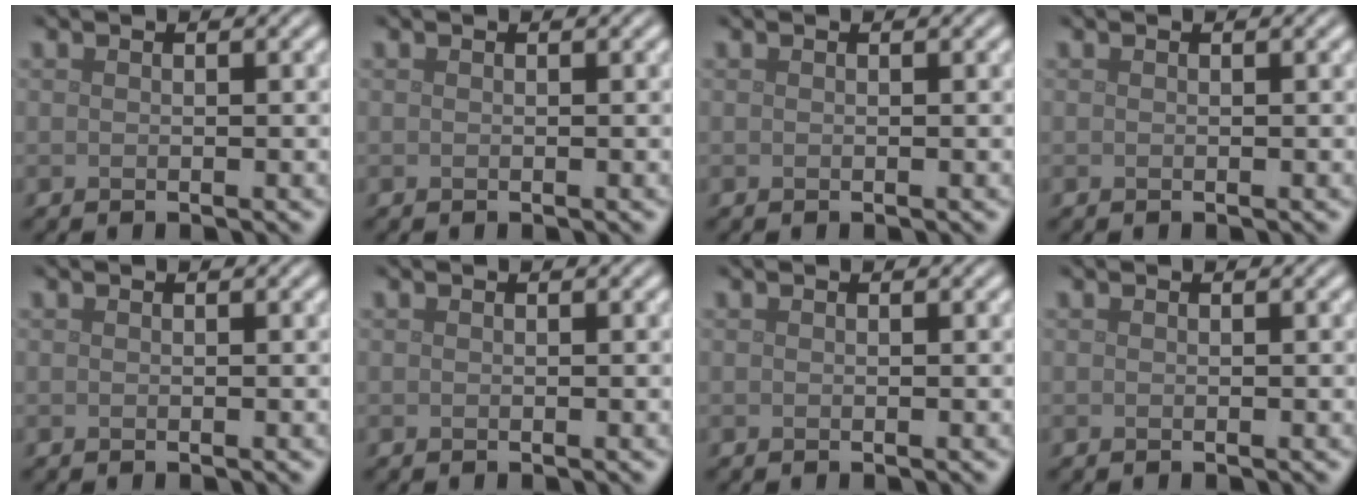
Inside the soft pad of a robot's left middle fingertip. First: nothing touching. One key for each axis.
{"total": 0.0}
{"total": 0.0}
{"total": 0.0}
{"total": 0.0}
{"total": 0.0}
{"total": 0.0}
{"total": 0.0}